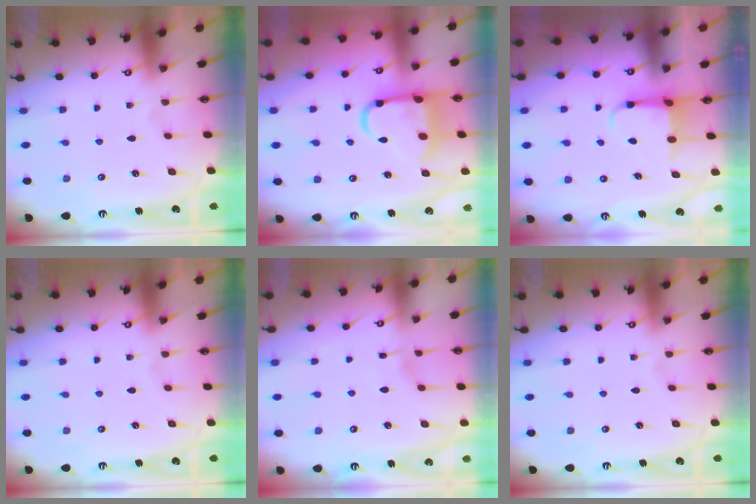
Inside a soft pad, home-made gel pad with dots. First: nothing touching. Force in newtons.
{"total": 13.2, "press": 13.1, "slide": 1.5}
{"total": 3.9, "press": 3.9, "slide": 0.4}
{"total": 0.0}
{"total": 2.6, "press": 2.5, "slide": 0.4}
{"total": 0.0}